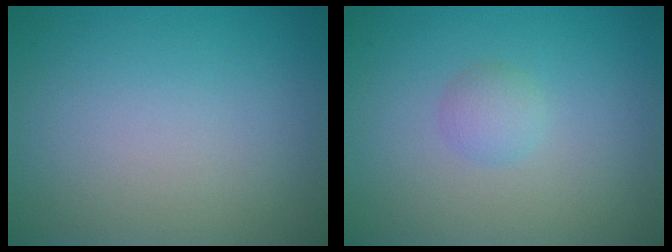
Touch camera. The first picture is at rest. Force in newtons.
{"total": 1.4, "press": 1.4, "slide": 0.0}